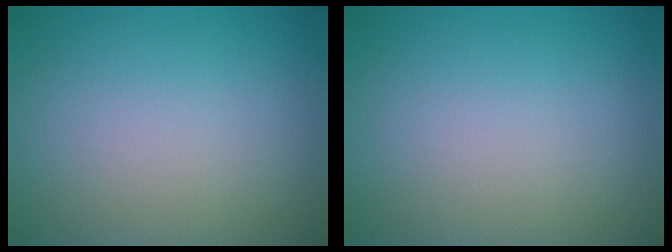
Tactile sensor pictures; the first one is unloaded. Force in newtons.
{"total": 0.0}